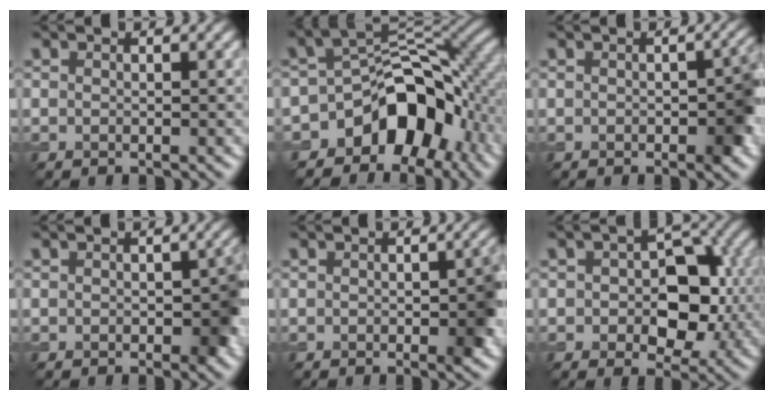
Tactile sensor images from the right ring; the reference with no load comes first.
{"total": 10.5, "force": [-5.2, 6.5, 6.3], "torque": [-0.073, 0.004, -0.096]}
{"total": 3.7, "force": [-0.8, 1.4, 3.3], "torque": [-0.038, 0.001, -0.010]}
{"total": 3.4, "force": [-0.5, 1.7, 2.9], "torque": [-0.033, -0.001, -0.003]}
{"total": 3.5, "force": [-0.6, 1.1, 3.2], "torque": [-0.041, -0.001, -0.007]}
{"total": 7.3, "force": [-0.3, 4.5, 5.7], "torque": [-0.072, -0.001, -0.006]}